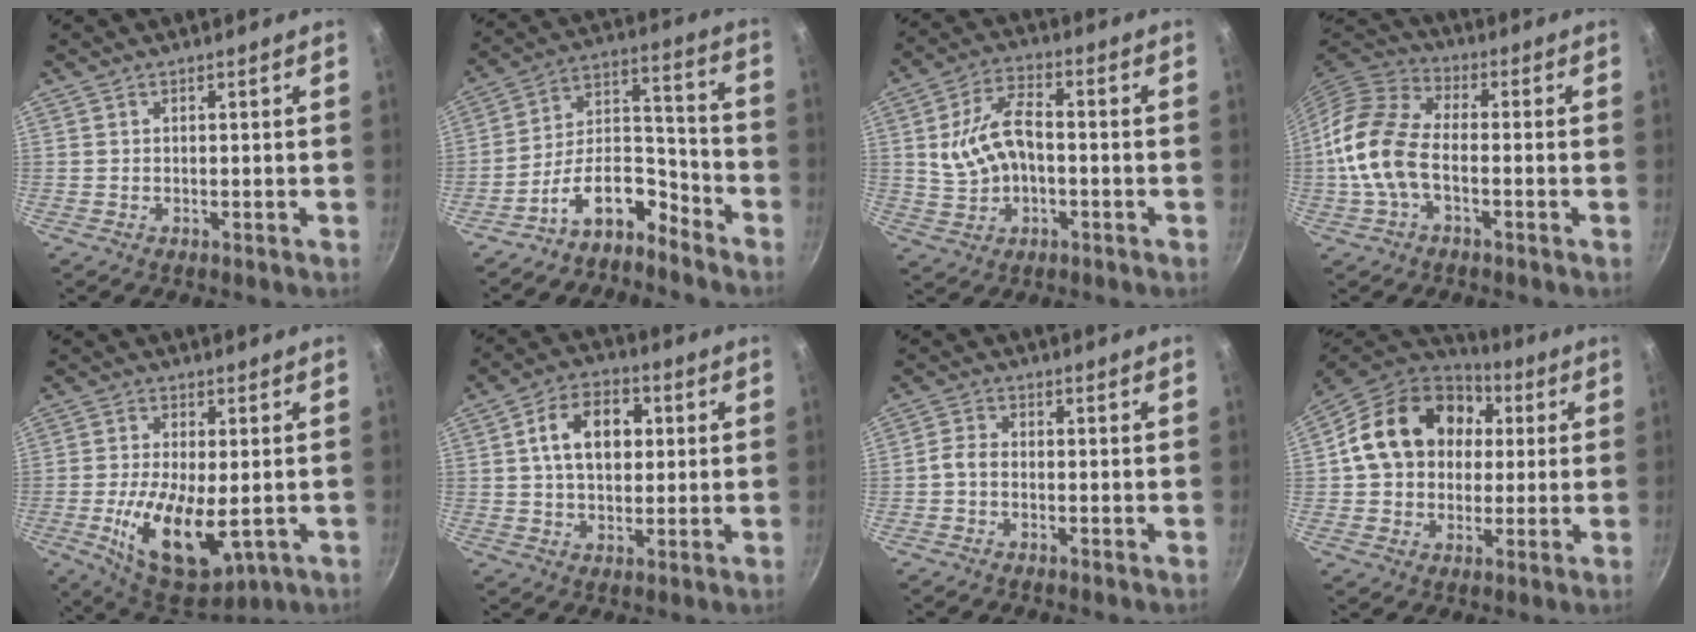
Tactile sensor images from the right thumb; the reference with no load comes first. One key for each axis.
{"total": 11.3, "fx": -8.6, "fy": 5.1, "fz": 5.3, "tx": -0.068, "ty": 0.111, "tz": -0.165}
{"total": 10.8, "fx": -0.5, "fy": 6.5, "fz": 8.6, "tx": -0.157, "ty": 0.032, "tz": -0.009}
{"total": 12.6, "fx": -2.4, "fy": 7.1, "fz": 10.1, "tx": -0.196, "ty": 0.036, "tz": -0.064}
{"total": 15.0, "fx": -2.9, "fy": 7.2, "fz": 12.8, "tx": -0.213, "ty": -0.005, "tz": -0.038}
{"total": 11.5, "fx": 2.1, "fy": 7.8, "fz": 8.2, "tx": -0.106, "ty": 0.013, "tz": 0.023}
{"total": 2.6, "fx": -1.2, "fy": 1.7, "fz": 1.5, "tx": -0.037, "ty": 0.017, "tz": -0.032}
{"total": 20.2, "fx": 3.9, "fy": 16.0, "fz": 11.8, "tx": -0.186, "ty": 0.031, "tz": 0.057}